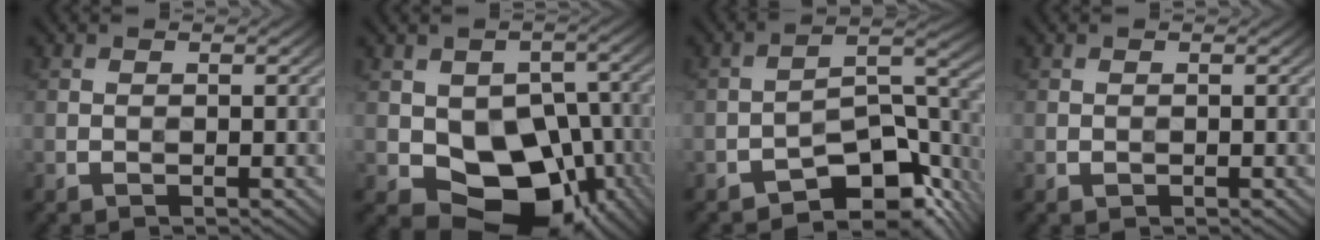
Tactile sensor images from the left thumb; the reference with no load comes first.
{"total": 13.3, "force": [-3.1, 9.3, 9.0], "torque": [-0.145, -0.022, -0.043]}
{"total": 9.4, "force": [-5.9, 3.9, 6.1], "torque": [-0.079, -0.006, -0.112]}
{"total": 0.5, "force": [-0.2, 0.4, 0.3], "torque": [-0.003, -0.004, -0.004]}